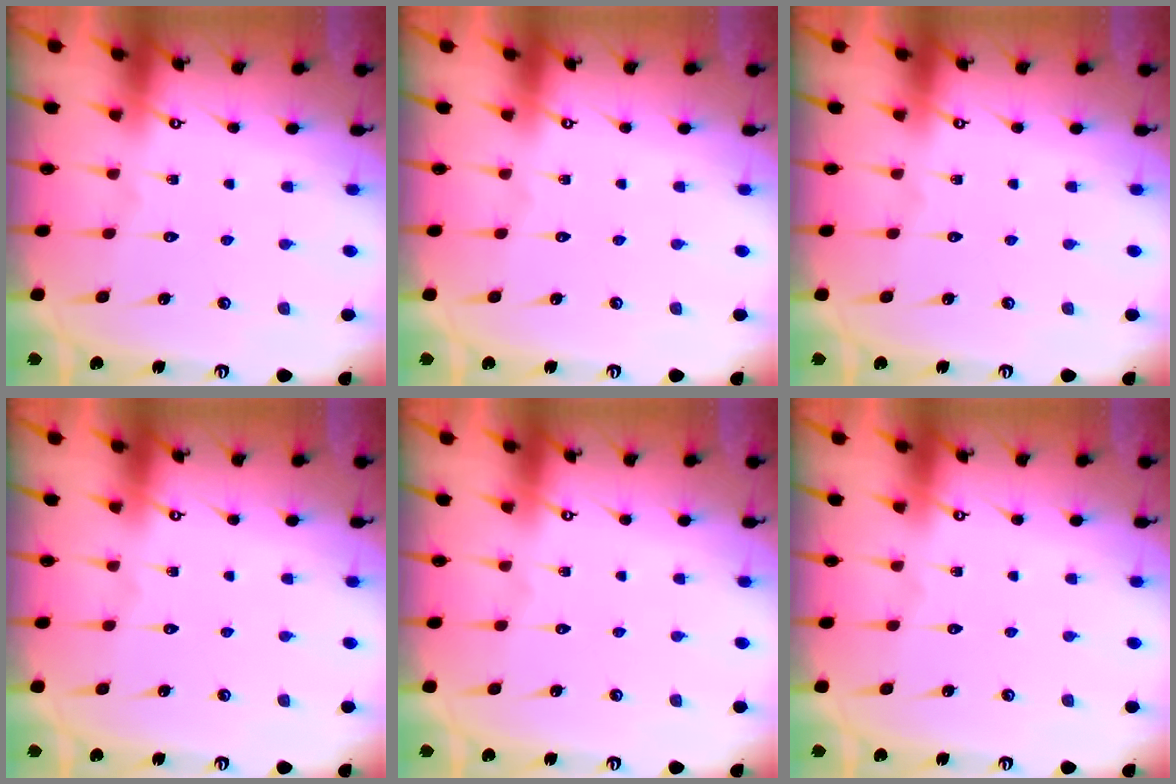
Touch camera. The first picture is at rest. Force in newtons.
{"total": 0.0}
{"total": 0.0}
{"total": 0.0}
{"total": 0.0}
{"total": 0.0}